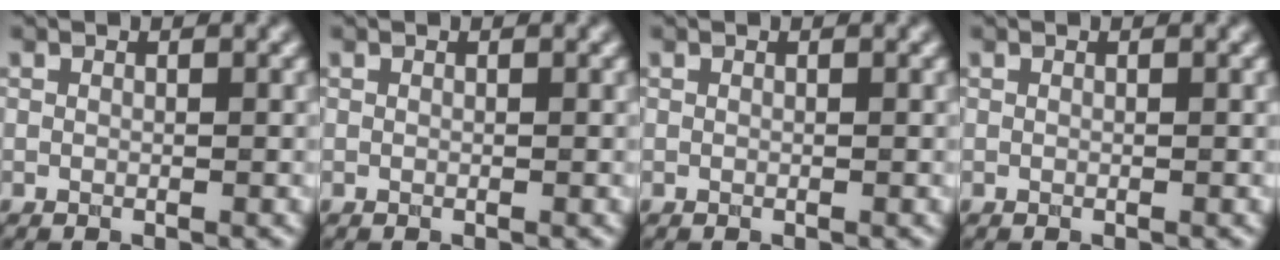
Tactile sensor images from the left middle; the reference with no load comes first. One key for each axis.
{"total": 0.0}
{"total": 0.0}
{"total": 0.0}